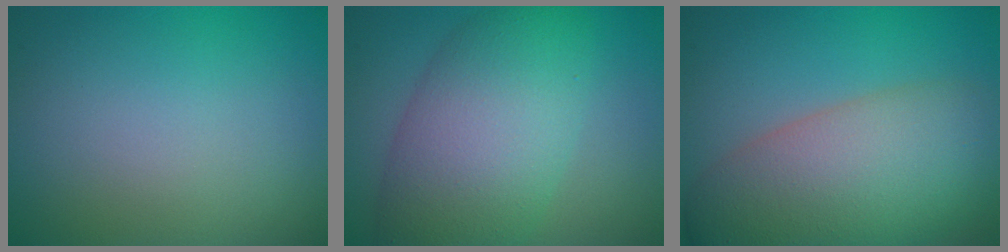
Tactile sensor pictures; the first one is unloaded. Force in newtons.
{"total": 9.4, "press": 9.4, "slide": 0.4}
{"total": 10.3, "press": 10.3, "slide": 0.7}